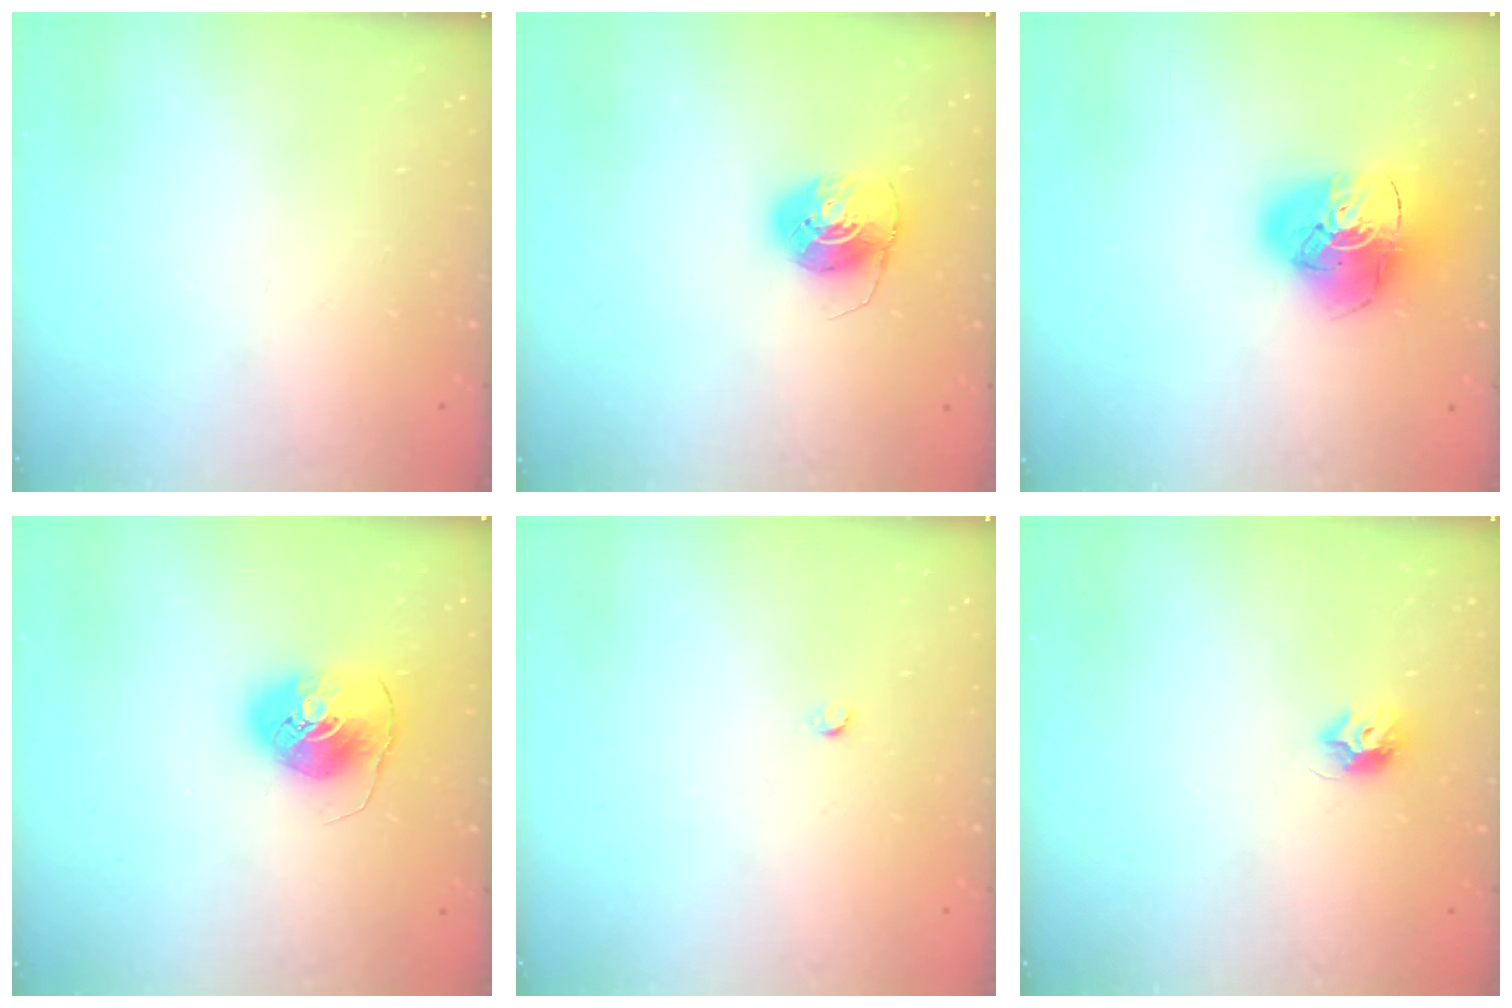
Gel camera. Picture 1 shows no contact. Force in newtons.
{"total": 8.1, "press": 8.1, "slide": 0.5}
{"total": 14.9, "press": 14.8, "slide": 1.6}
{"total": 8.1, "press": 8.0, "slide": 1.2}
{"total": 2.4, "press": 2.4, "slide": 0.3}
{"total": 7.1, "press": 7.1, "slide": 0.5}